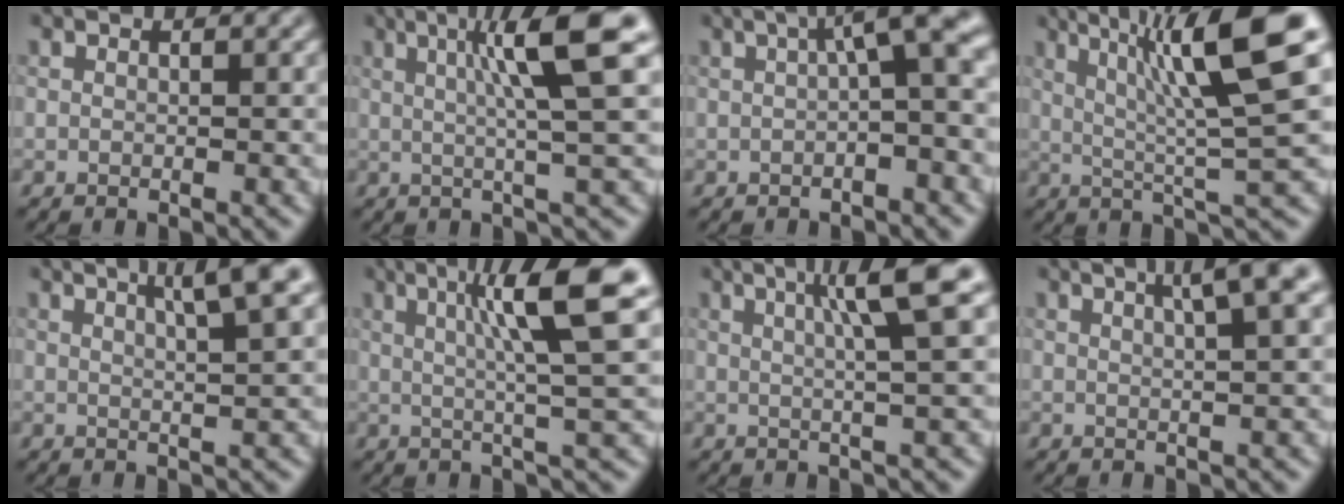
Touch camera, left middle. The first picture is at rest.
{"total": 7.6, "force": [2.0, 1.0, 7.3], "torque": [-0.101, 0.018, 0.029]}
{"total": 5.3, "force": [0.9, 1.0, 5.2], "torque": [-0.065, 0.022, 0.005]}
{"total": 10.2, "force": [3.3, 1.3, 9.6], "torque": [-0.144, 0.009, 0.054]}
{"total": 4.7, "force": [2.5, 0.6, 3.9], "torque": [-0.049, 0.013, 0.037]}
{"total": 9.3, "force": [2.6, 1.4, 8.8], "torque": [-0.118, 0.015, 0.036]}
{"total": 6.1, "force": [2.0, 0.7, 5.7], "torque": [-0.079, 0.016, 0.032]}
{"total": 4.4, "force": [2.1, 0.6, 3.8], "torque": [-0.046, 0.013, 0.029]}